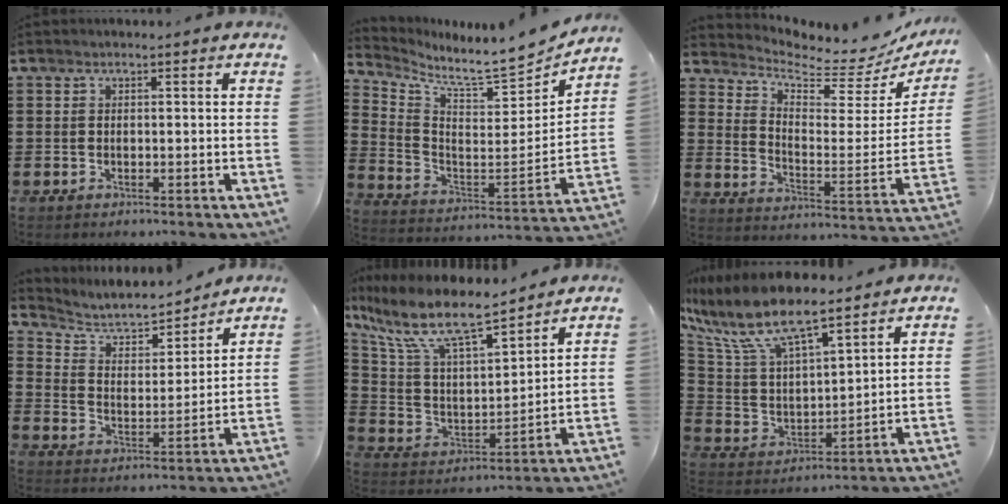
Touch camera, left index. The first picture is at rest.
{"total": 7.2, "force": [6.7, 0.1, 2.6], "torque": [-0.070, -0.074, 0.104]}
{"total": 4.6, "force": [4.3, 1.1, 1.3], "torque": [-0.046, -0.043, 0.065]}
{"total": 5.2, "force": [4.6, 1.7, 1.7], "torque": [-0.061, -0.028, 0.072]}
{"total": 11.3, "force": [8.8, 2.2, 6.7], "torque": [-0.166, -0.051, 0.151]}
{"total": 10.3, "force": [8.1, 2.5, 5.9], "torque": [-0.155, -0.043, 0.137]}